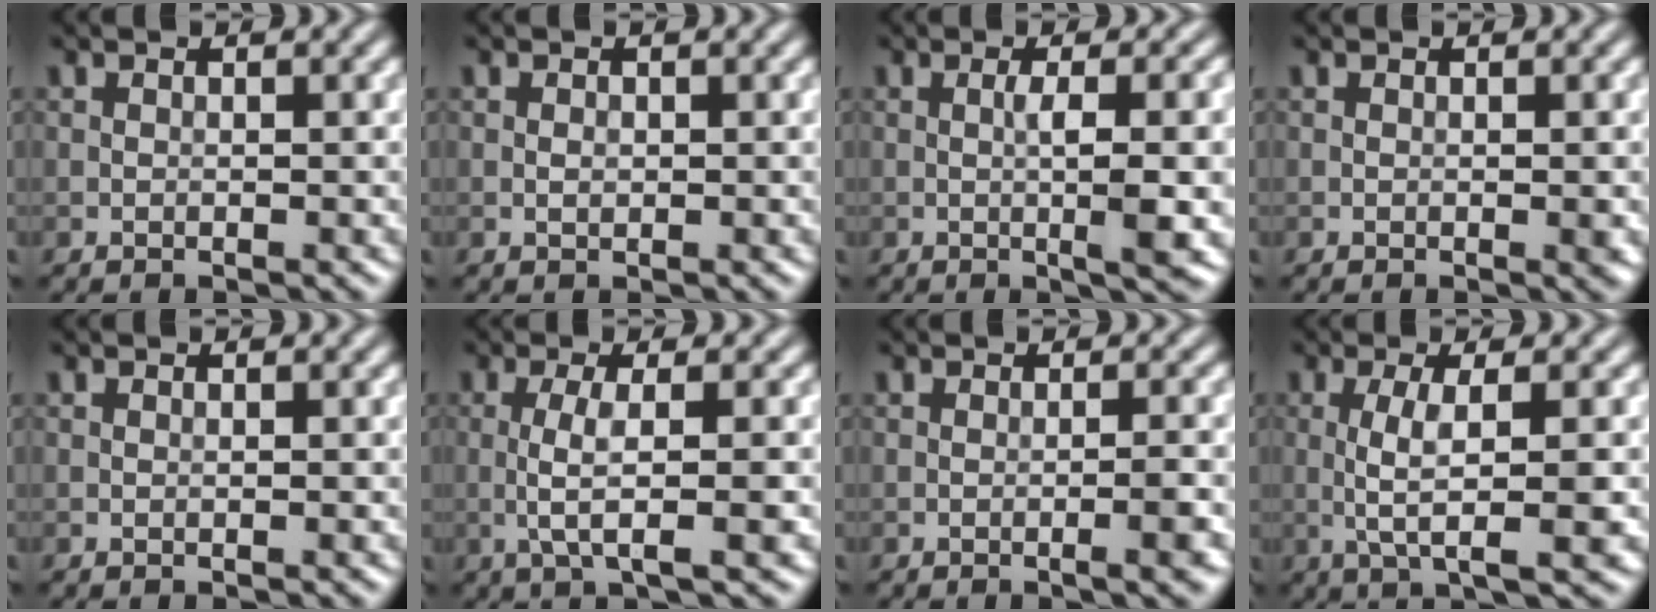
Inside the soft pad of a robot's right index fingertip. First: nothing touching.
{"total": 0.6, "force": [-0.1, 0.4, 0.5], "torque": [-0.007, 0.000, 0.000]}
{"total": 5.3, "force": [-0.4, 1.0, 5.1], "torque": [-0.078, 0.000, -0.004]}
{"total": 0.8, "force": [-0.1, 0.1, 0.8], "torque": [-0.011, -0.002, -0.001]}
{"total": 0.0}
{"total": 3.6, "force": [-0.5, 0.6, 3.6], "torque": [-0.068, -0.002, -0.011]}
{"total": 3.2, "force": [-0.6, 0.8, 3.0], "torque": [-0.029, 0.005, -0.013]}
{"total": 4.5, "force": [-0.3, 0.8, 4.4], "torque": [-0.083, -0.004, -0.002]}